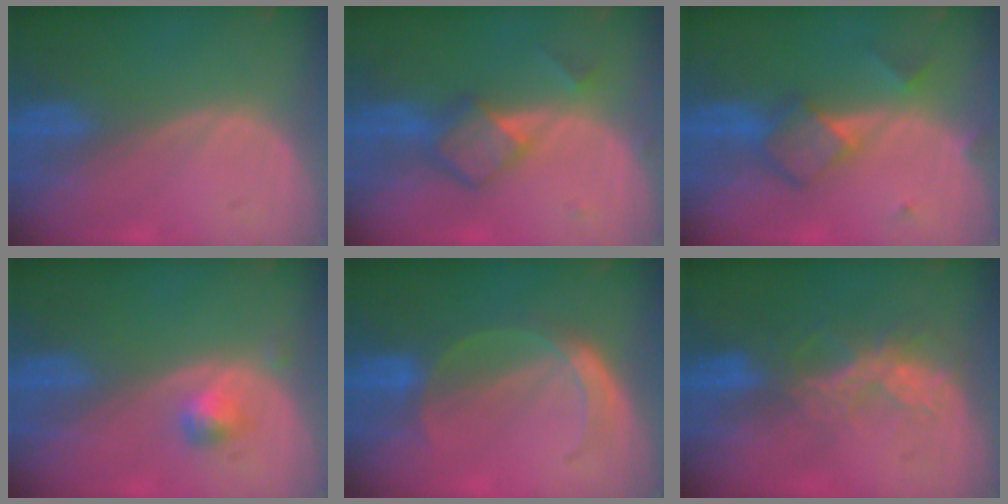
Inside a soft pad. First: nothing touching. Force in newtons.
{"total": 6.0, "press": 5.2, "slide": 3.1}
{"total": 5.5, "press": 5.4, "slide": 1.0}
{"total": 2.2, "press": 2.2, "slide": 0.2}
{"total": 4.5, "press": 4.4, "slide": 0.9}
{"total": 6.8, "press": 5.8, "slide": 3.4}